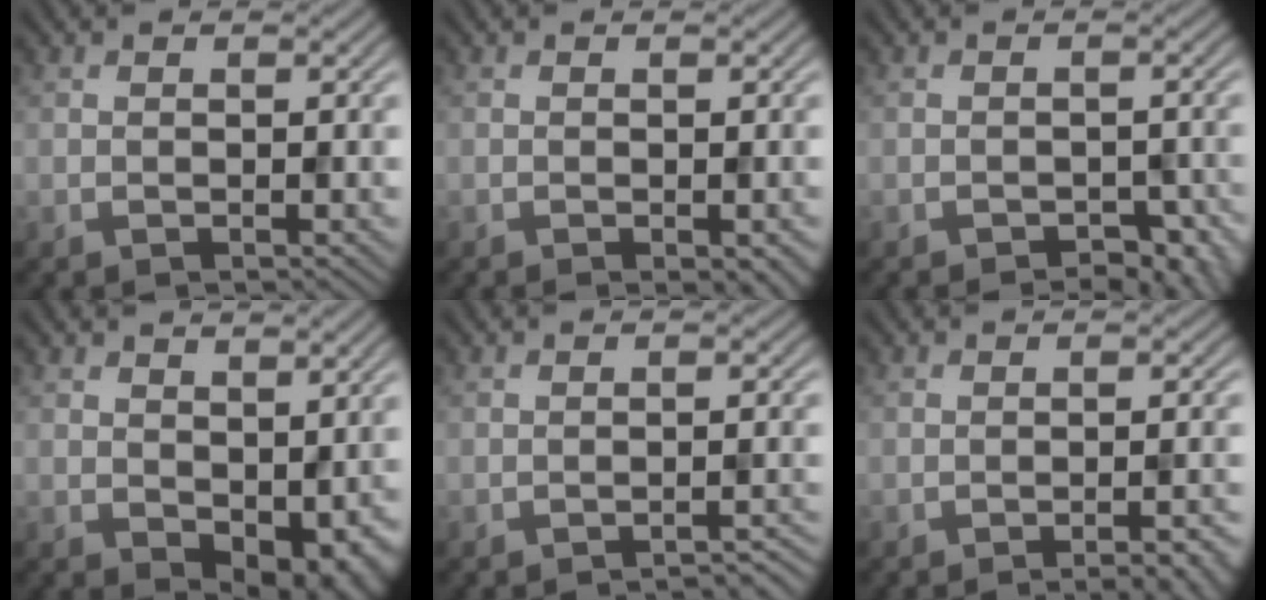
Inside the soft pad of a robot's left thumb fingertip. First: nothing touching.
{"total": 2.5, "force": [-1.2, 0.6, 2.1], "torque": [-0.025, -0.001, -0.013]}
{"total": 3.7, "force": [-2.9, 1.5, 1.8], "torque": [-0.026, 0.000, -0.033]}
{"total": 5.3, "force": [0.0, 3.4, 4.1], "torque": [-0.062, -0.019, 0.014]}
{"total": 2.8, "force": [-2.3, 0.3, 1.5], "torque": [-0.011, 0.011, -0.041]}
{"total": 4.6, "force": [-2.8, 1.1, 3.4], "torque": [-0.032, 0.015, -0.043]}